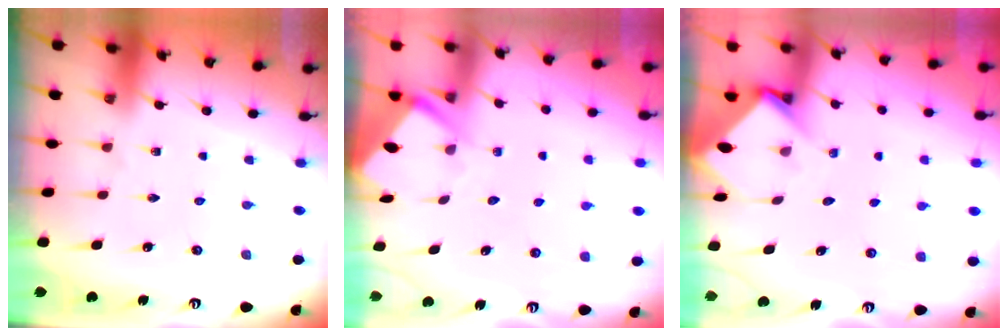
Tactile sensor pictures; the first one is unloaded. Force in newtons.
{"total": 3.3, "press": 3.2, "slide": 0.3}
{"total": 3.6, "press": 3.5, "slide": 0.2}